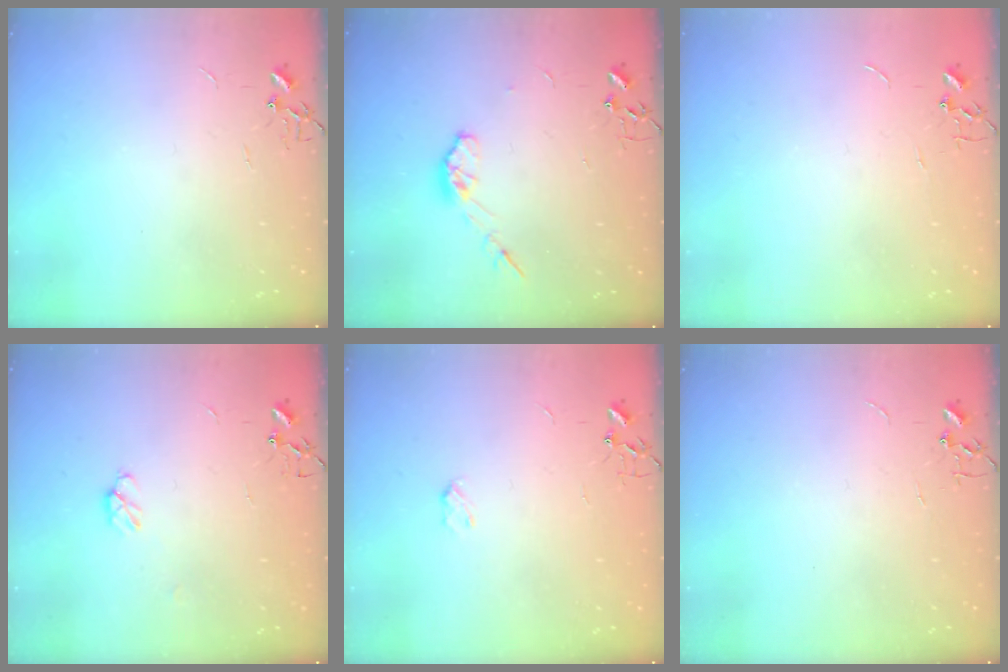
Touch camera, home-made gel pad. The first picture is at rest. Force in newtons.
{"total": 7.1, "press": 7.1, "slide": 0.5}
{"total": 0.0}
{"total": 4.4, "press": 4.4, "slide": 0.6}
{"total": 2.8, "press": 2.8, "slide": 0.5}
{"total": 0.0}